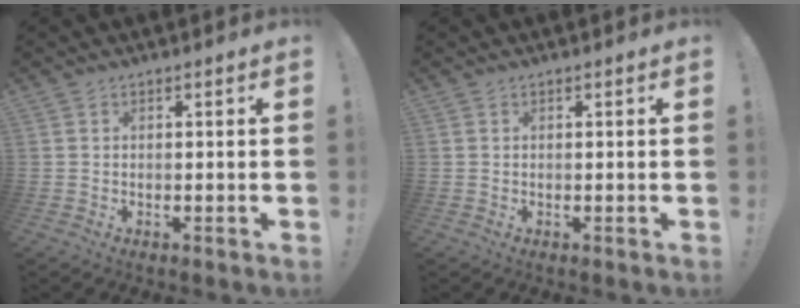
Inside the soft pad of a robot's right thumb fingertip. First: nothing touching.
{"total": 0.0}